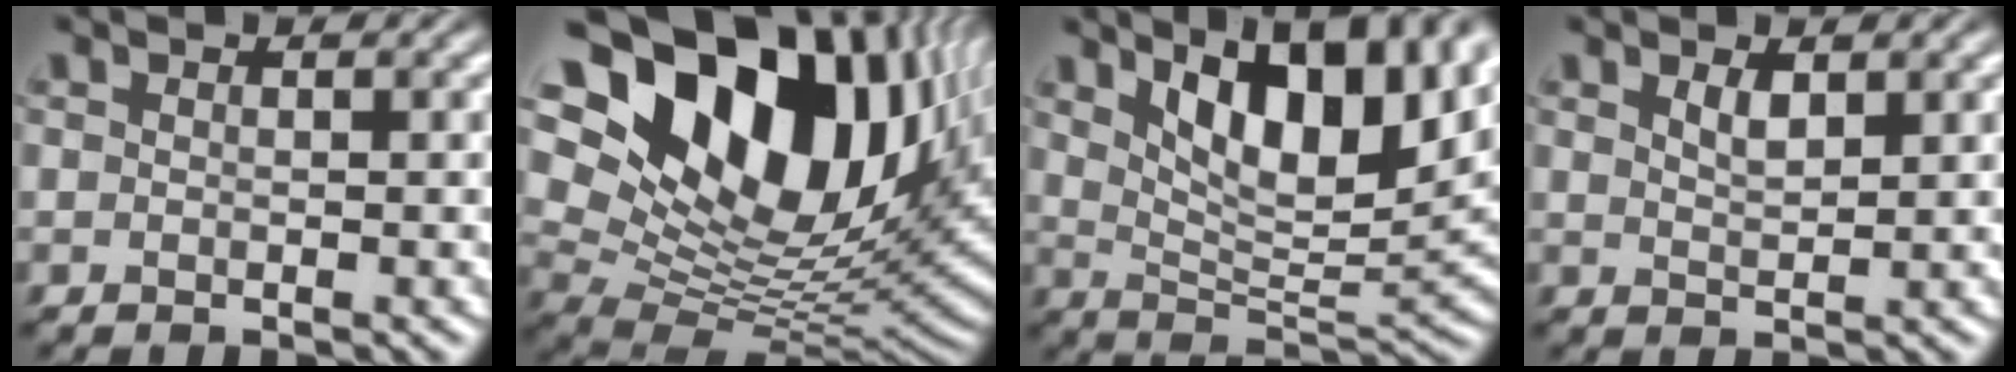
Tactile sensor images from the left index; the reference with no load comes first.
{"total": 20.0, "force": [8.7, 12.1, 13.3], "torque": [-0.235, 0.031, 0.156]}
{"total": 10.3, "force": [5.0, 3.7, 8.2], "torque": [-0.128, -0.003, 0.086]}
{"total": 1.5, "force": [1.1, 0.4, 1.0], "torque": [-0.019, -0.001, 0.021]}